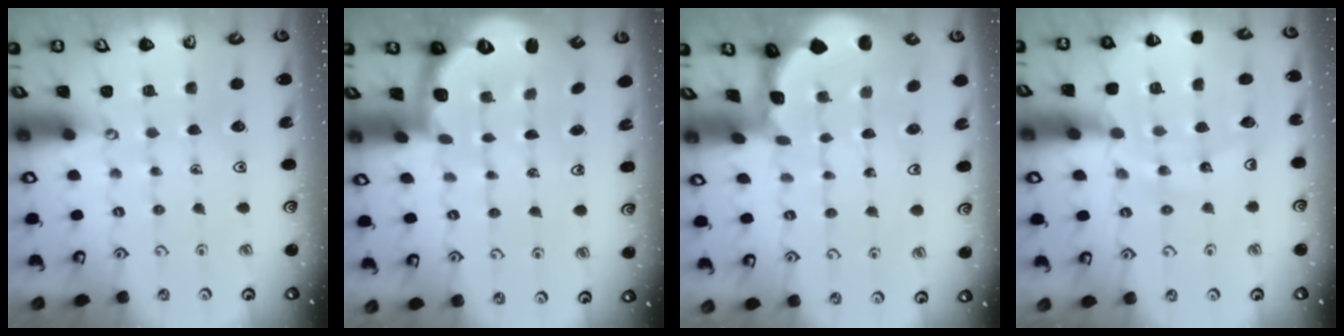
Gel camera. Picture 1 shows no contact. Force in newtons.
{"total": 2.7, "press": 1.7, "slide": 2.1}
{"total": 1.1, "press": 1.1, "slide": 0.1}
{"total": 12.7, "press": 12.6, "slide": 1.6}